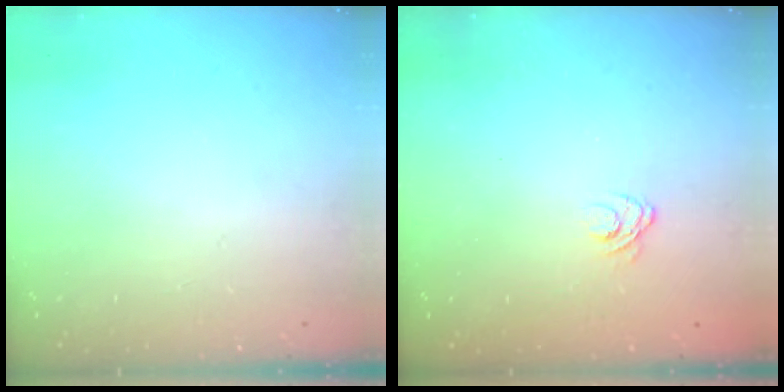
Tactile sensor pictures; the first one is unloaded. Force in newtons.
{"total": 3.2, "press": 3.0, "slide": 1.1}